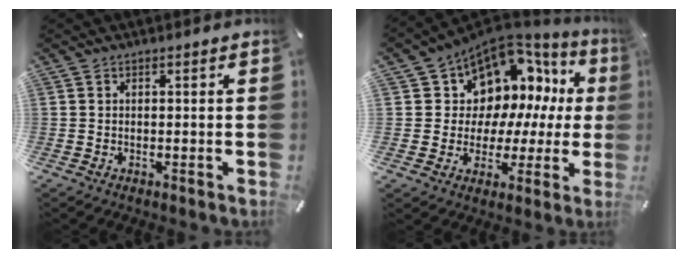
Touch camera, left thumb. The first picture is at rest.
{"total": 10.6, "force": [5.3, 8.9, 2.6], "torque": [-0.039, -0.070, 0.100]}